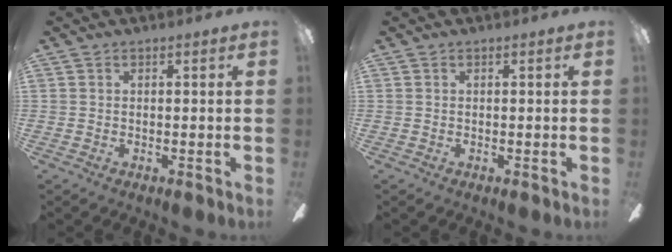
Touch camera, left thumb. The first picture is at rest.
{"total": 0.0}